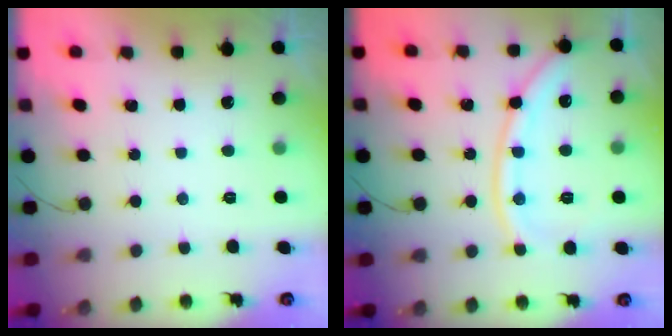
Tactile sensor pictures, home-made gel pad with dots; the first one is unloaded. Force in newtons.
{"total": 12.0, "press": 11.9, "slide": 1.5}